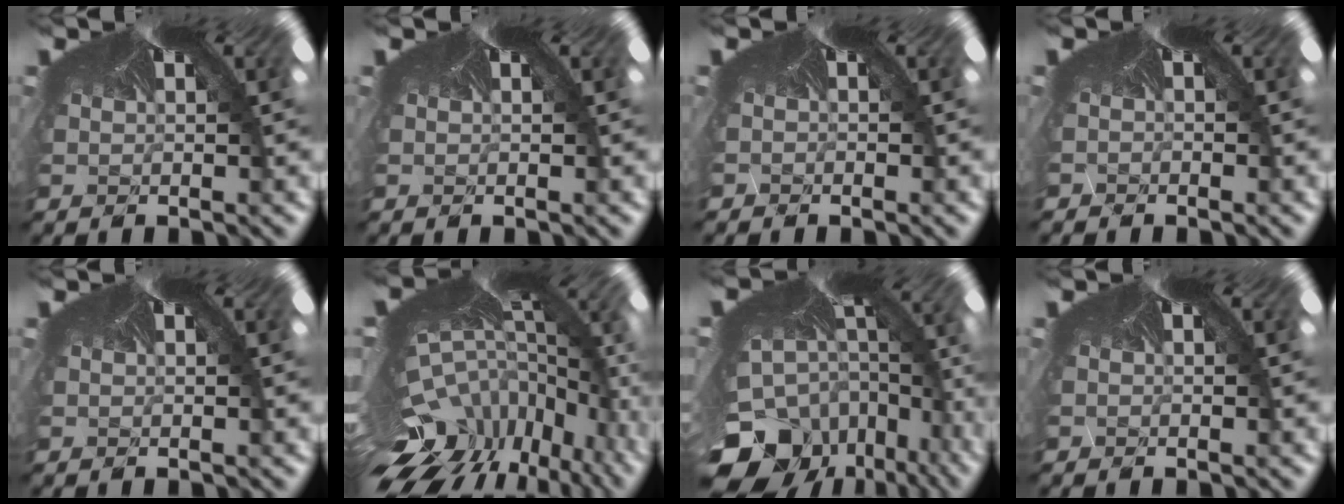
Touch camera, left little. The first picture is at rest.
{"total": 0.0}
{"total": 0.9, "force": [-0.7, 0.5, 0.1], "torque": [-0.012, -0.019, -0.004]}
{"total": 1.3, "force": [-1.1, 0.7, 0.1], "torque": [-0.013, -0.022, -0.005]}
{"total": 0.0}
{"total": 9.3, "force": [-9.0, 2.1, 1.2], "torque": [-0.050, -0.087, -0.106]}
{"total": 11.4, "force": [-10.6, 3.9, 0.6], "torque": [-0.058, -0.102, -0.139]}
{"total": 0.0}